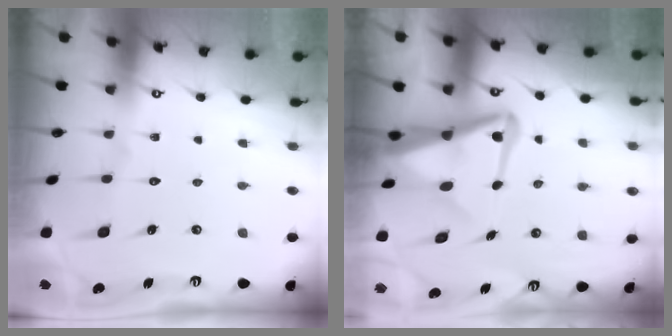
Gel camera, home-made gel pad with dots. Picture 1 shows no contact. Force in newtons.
{"total": 10.1, "press": 10.1, "slide": 1.2}